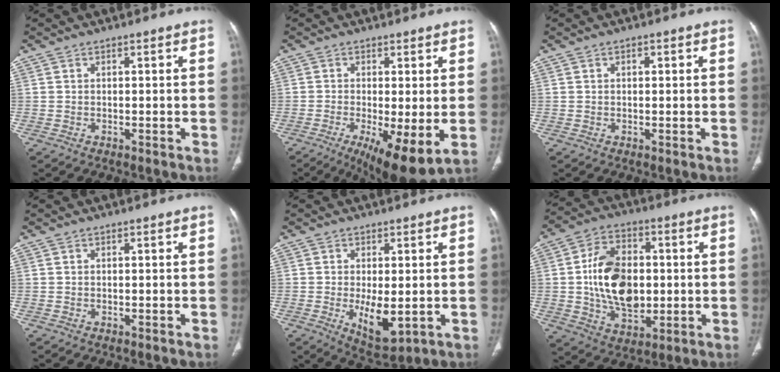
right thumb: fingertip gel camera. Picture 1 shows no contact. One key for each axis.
{"total": 11.1, "fx": -3.1, "fy": 3.0, "fz": 10.2, "tx": -0.167, "ty": -0.022, "tz": -0.044}
{"total": 1.0, "fx": 0.4, "fy": 0.6, "fz": 0.8, "tx": -0.012, "ty": 0.001, "tz": 0.006}
{"total": 0.0}
{"total": 7.6, "fx": -1.3, "fy": 3.3, "fz": 6.8, "tx": -0.104, "ty": -0.021, "tz": -0.007}
{"total": 16.0, "fx": 0.3, "fy": 10.6, "fz": 12.0, "tx": -0.181, "ty": 0.004, "tz": 0.011}